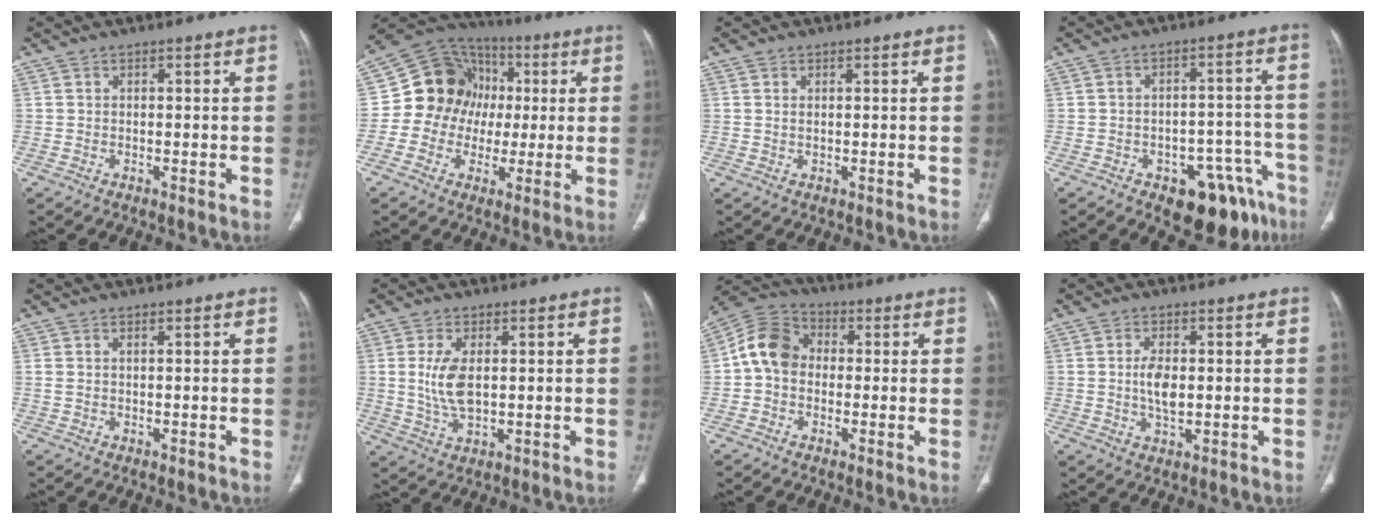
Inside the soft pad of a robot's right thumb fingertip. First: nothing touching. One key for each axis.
{"total": 14.7, "fx": 0.5, "fy": 13.2, "fz": 6.6, "tx": -0.080, "ty": 0.030, "tz": 0.000}
{"total": 0.7, "fx": 0.3, "fy": 0.3, "fz": 0.5, "tx": -0.015, "ty": 0.003, "tz": 0.008}
{"total": 13.7, "fx": -8.5, "fy": 7.2, "fz": 8.0, "tx": -0.049, "ty": 0.071, "tz": -0.108}
{"total": 0.8, "fx": 0.3, "fy": 0.3, "fz": 0.7, "tx": -0.023, "ty": 0.012, "tz": 0.013}
{"total": 7.1, "fx": 0.8, "fy": 3.6, "fz": 6.1, "tx": -0.130, "ty": -0.008, "tz": 0.021}
{"total": 9.1, "fx": -0.1, "fy": 7.3, "fz": 5.5, "tx": -0.091, "ty": 0.029, "tz": -0.017}
{"total": 4.8, "fx": 0.2, "fy": 2.4, "fz": 4.2, "tx": -0.081, "ty": -0.004, "tz": 0.005}